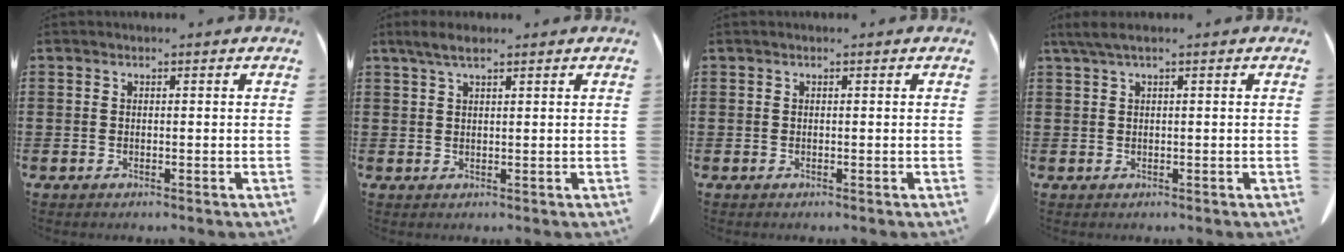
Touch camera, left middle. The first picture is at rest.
{"total": 2.9, "force": [1.8, 0.6, 2.2], "torque": [-0.047, 0.001, 0.034]}
{"total": 0.0}
{"total": 1.7, "force": [0.8, 0.0, 1.5], "torque": [-0.036, -0.007, 0.014]}